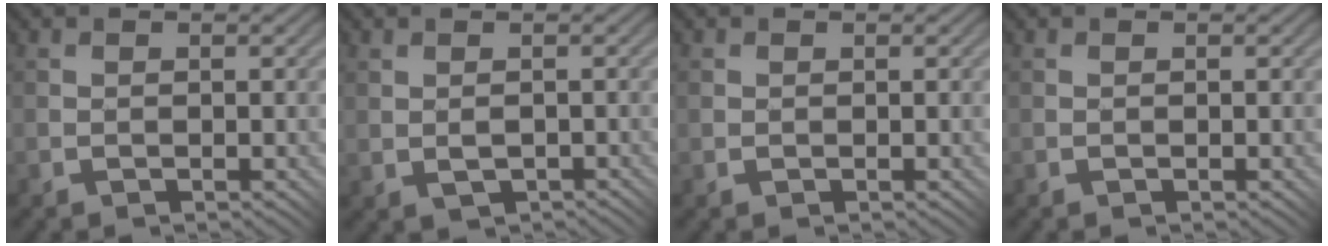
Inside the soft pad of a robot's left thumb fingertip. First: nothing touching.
{"total": 1.7, "force": [0.0, 1.0, 1.3], "torque": [-0.028, -0.005, 0.001]}
{"total": 0.9, "force": [0.3, 0.9, 0.1], "torque": [-0.004, 0.000, 0.007]}
{"total": 0.0}